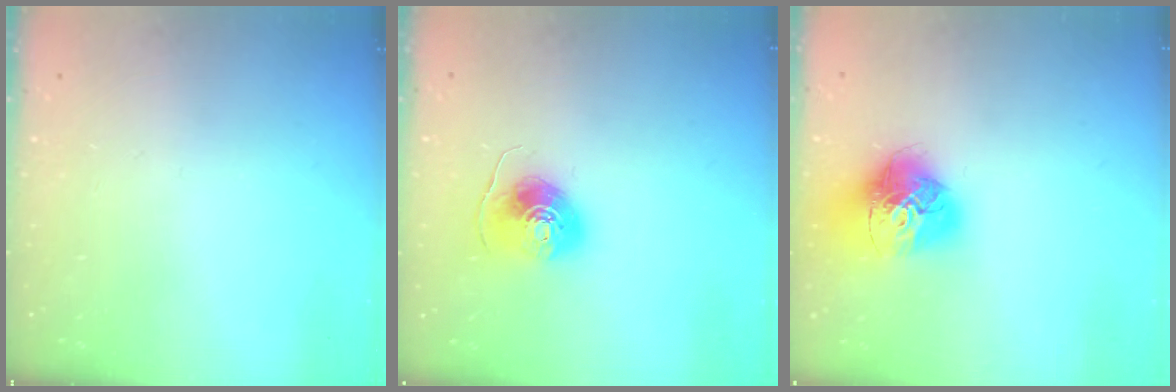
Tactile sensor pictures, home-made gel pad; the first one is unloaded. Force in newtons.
{"total": 8.7, "press": 8.7, "slide": 0.5}
{"total": 18.0, "press": 17.9, "slide": 1.9}